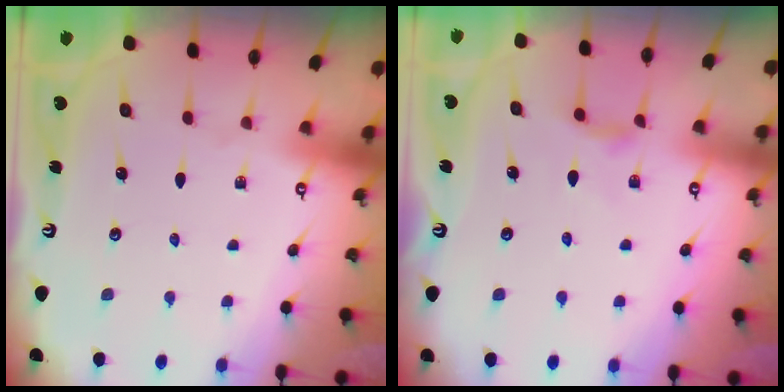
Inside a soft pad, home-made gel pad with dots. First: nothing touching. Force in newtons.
{"total": 5.7, "press": 5.7, "slide": 0.6}